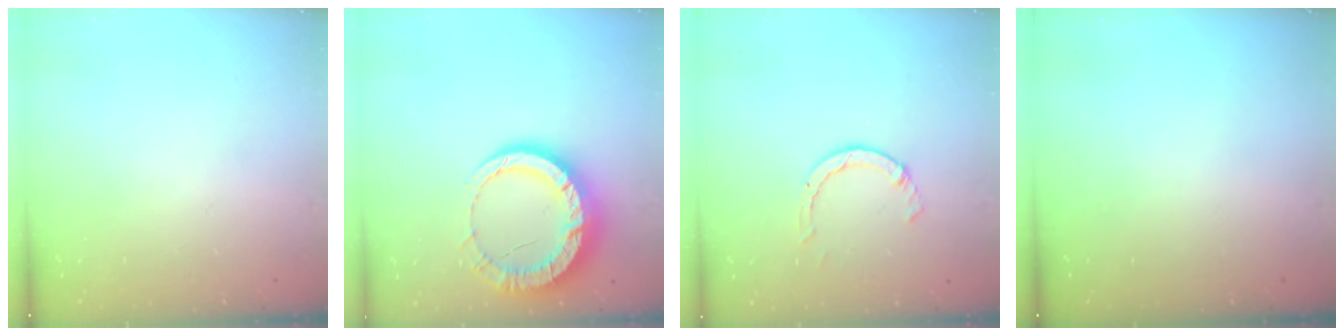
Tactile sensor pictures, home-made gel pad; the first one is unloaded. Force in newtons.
{"total": 14.3, "press": 14.3, "slide": 1.4}
{"total": 2.3, "press": 2.3, "slide": 0.3}
{"total": 0.0}